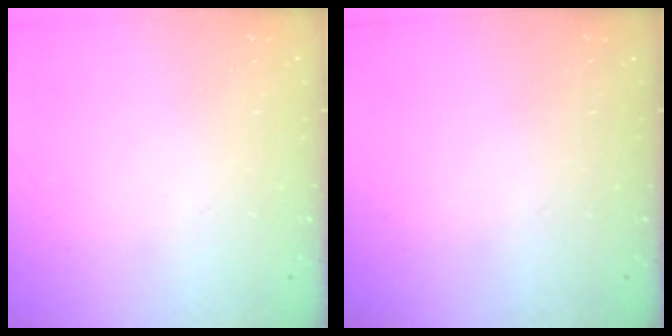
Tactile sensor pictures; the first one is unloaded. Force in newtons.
{"total": 0.0}